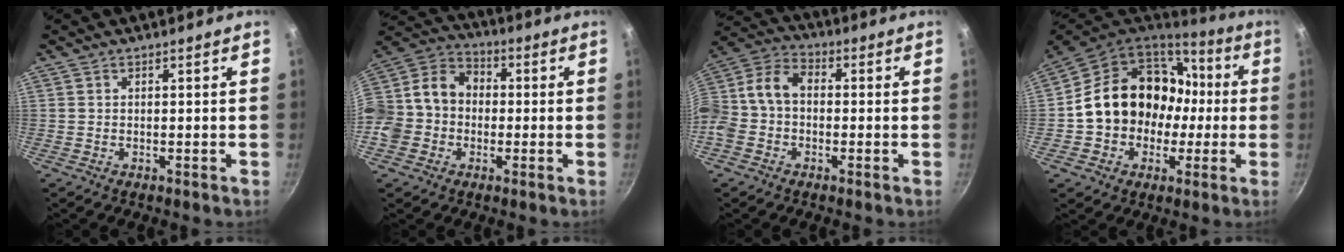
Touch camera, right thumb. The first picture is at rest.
{"total": 15.9, "force": [-2.6, 13.5, 8.0], "torque": [-0.127, 0.052, -0.065]}
{"total": 11.4, "force": [-1.4, 8.7, 7.3], "torque": [-0.133, 0.044, -0.050]}
{"total": 20.3, "force": [0.0, 16.7, 11.6], "torque": [-0.172, 0.057, 0.011]}